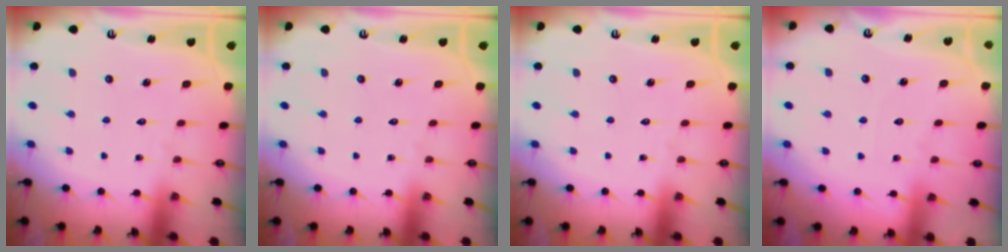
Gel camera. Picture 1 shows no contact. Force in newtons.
{"total": 0.0}
{"total": 0.0}
{"total": 2.2, "press": 2.2, "slide": 0.3}